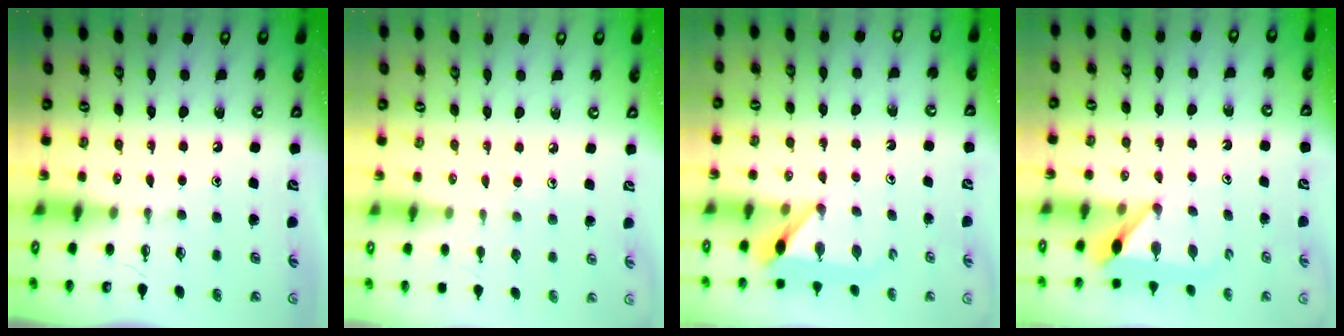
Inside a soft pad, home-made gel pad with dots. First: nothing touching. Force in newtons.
{"total": 3.6, "press": 3.6, "slide": 0.3}
{"total": 5.9, "press": 5.8, "slide": 0.5}
{"total": 6.2, "press": 6.2, "slide": 0.7}